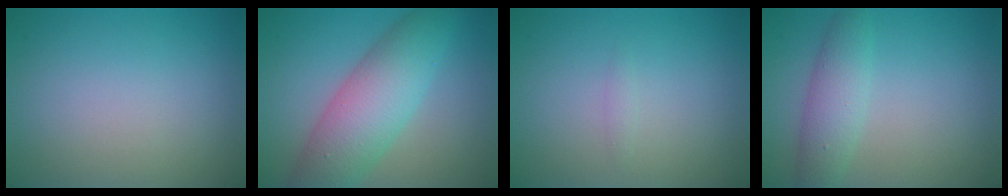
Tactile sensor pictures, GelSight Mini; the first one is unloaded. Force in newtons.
{"total": 7.3, "press": 7.3, "slide": 0.1}
{"total": 0.6, "press": 0.6, "slide": 0.0}
{"total": 3.4, "press": 3.4, "slide": 0.1}